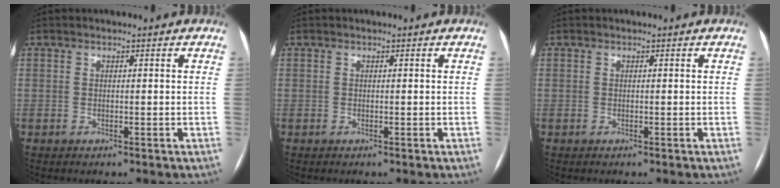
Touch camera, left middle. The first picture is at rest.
{"total": 0.0}
{"total": 0.0}